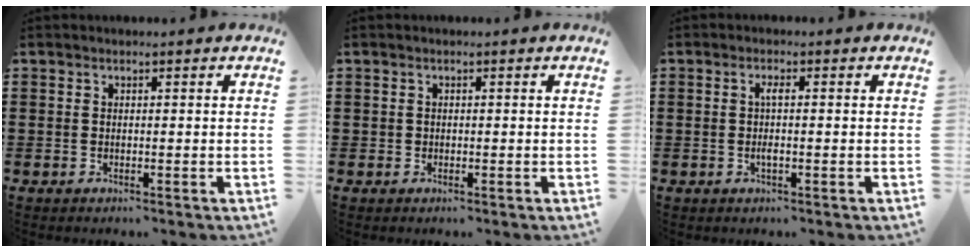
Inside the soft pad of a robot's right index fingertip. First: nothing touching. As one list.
[{"total": 0.6, "force": [0.0, 0.6, 0.1], "torque": [-0.002, 0.005, -0.002]}, {"total": 2.2, "force": [-0.2, 0.5, 2.1], "torque": [-0.052, -0.004, -0.010]}]